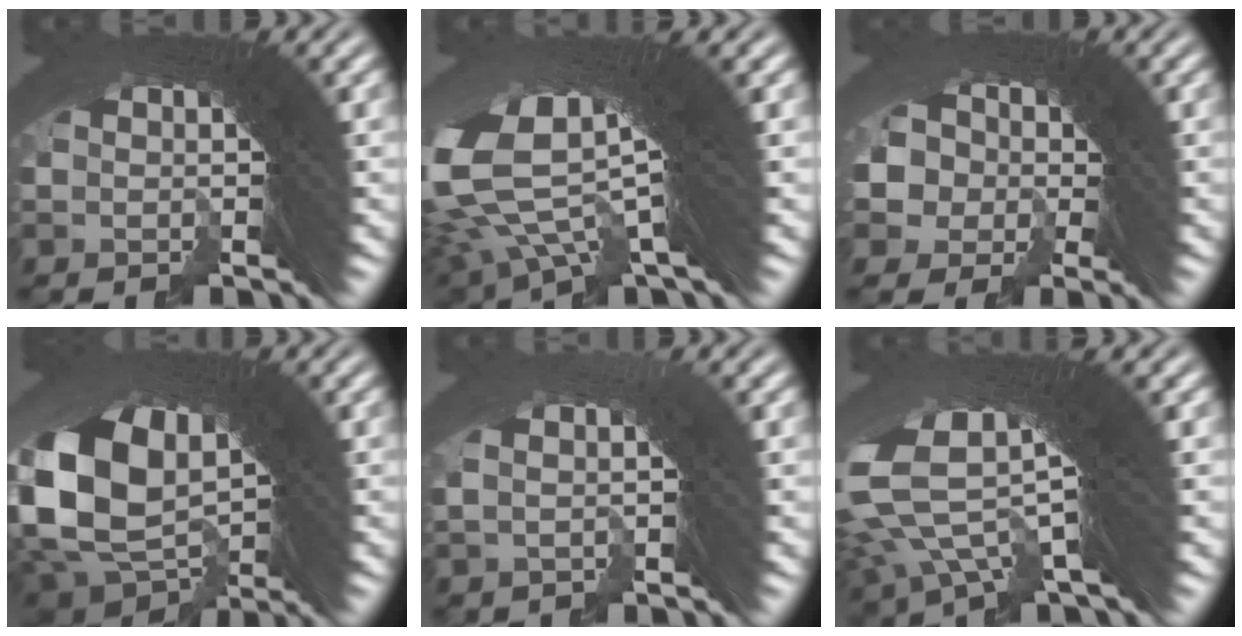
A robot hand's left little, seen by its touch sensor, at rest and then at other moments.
{"total": 10.7, "force": [3.7, 5.2, 8.6], "torque": [-0.178, 0.015, 0.058]}
{"total": 7.2, "force": [-1.0, 6.5, 2.9], "torque": [-0.094, -0.029, -0.010]}
{"total": 10.1, "force": [-0.9, 7.7, 6.4], "torque": [-0.148, -0.029, -0.003]}
{"total": 0.8, "force": [-0.2, -0.5, 0.6], "torque": [0.002, 0.017, -0.003]}
{"total": 9.8, "force": [2.9, 4.7, 8.1], "torque": [-0.167, 0.009, 0.046]}